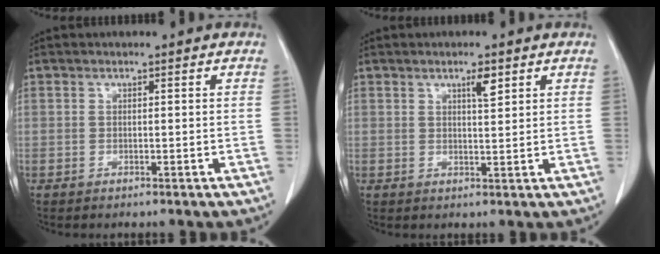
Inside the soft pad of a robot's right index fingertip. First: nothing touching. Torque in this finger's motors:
{"motor_torque": [0.07, 0.11, 0.01, 0.01]}